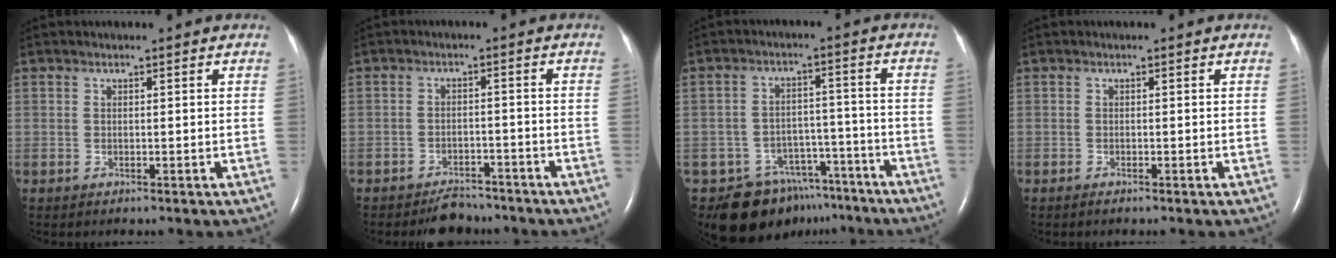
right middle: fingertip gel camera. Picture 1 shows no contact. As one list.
[{"total": 4.6, "force": [-4.2, 1.8, 0.9], "torque": [-0.017, -0.002, -0.065]}, {"total": 11.3, "force": [-8.8, 7.0, 1.5], "torque": [-0.018, 0.037, -0.117]}, {"total": 0.5, "force": [-0.5, 0.0, 0.3], "torque": [-0.010, -0.002, -0.008]}]